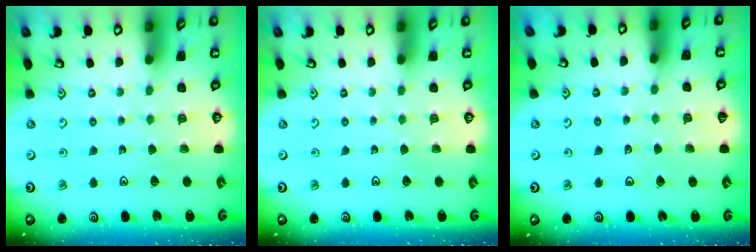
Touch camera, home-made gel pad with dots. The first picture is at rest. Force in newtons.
{"total": 0.0}
{"total": 1.9, "press": 1.9, "slide": 0.2}